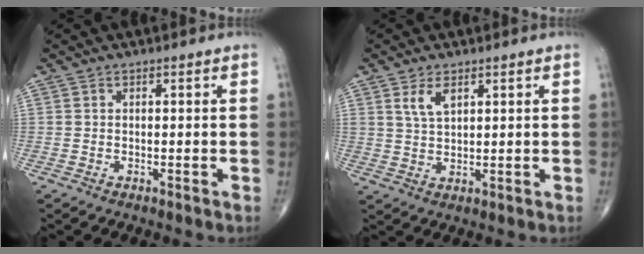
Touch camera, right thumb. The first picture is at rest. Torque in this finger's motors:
{"motor_torque": [0.02, 0.05, 0.37, 0.36, 0.01]}